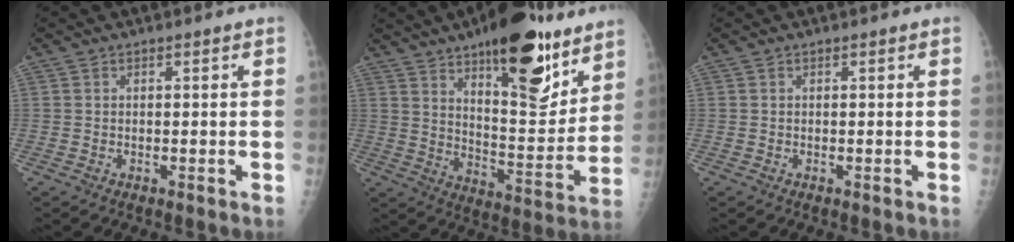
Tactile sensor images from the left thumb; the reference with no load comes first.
{"total": 23.2, "force": [14.3, 8.6, 16.2], "torque": [-0.190, -0.072, 0.218]}
{"total": 0.0}